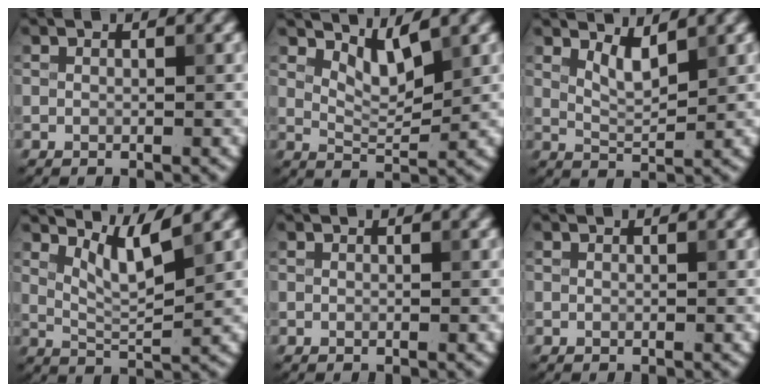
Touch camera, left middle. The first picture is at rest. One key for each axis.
{"total": 2.8, "fx": 2.0, "fy": 0.8, "fz": 1.8, "tx": -0.037, "ty": -0.013, "tz": 0.038}
{"total": 2.4, "fx": 1.7, "fy": 0.6, "fz": 1.6, "tx": -0.033, "ty": -0.010, "tz": 0.036}
{"total": 3.7, "fx": 2.3, "fy": 0.6, "fz": 2.8, "tx": -0.058, "ty": -0.006, "tz": 0.049}
{"total": 0.0}
{"total": 0.0}